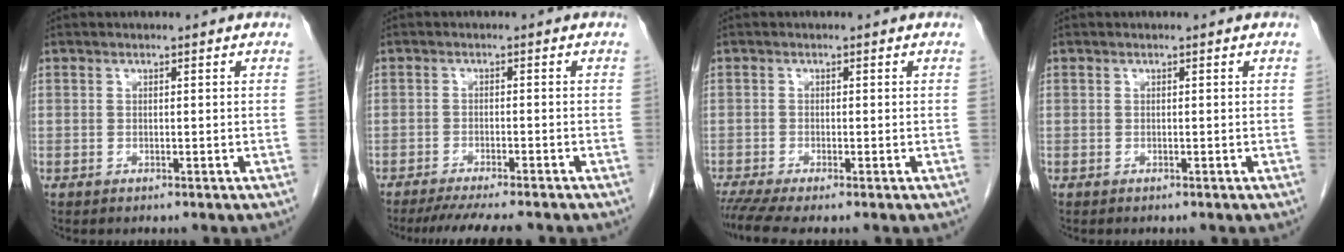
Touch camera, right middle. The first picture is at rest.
{"total": 9.3, "force": [-8.0, 0.6, 4.6], "torque": [-0.061, -0.018, -0.117]}
{"total": 3.8, "force": [-2.9, 0.0, 2.4], "torque": [-0.043, -0.010, -0.055]}
{"total": 0.0}